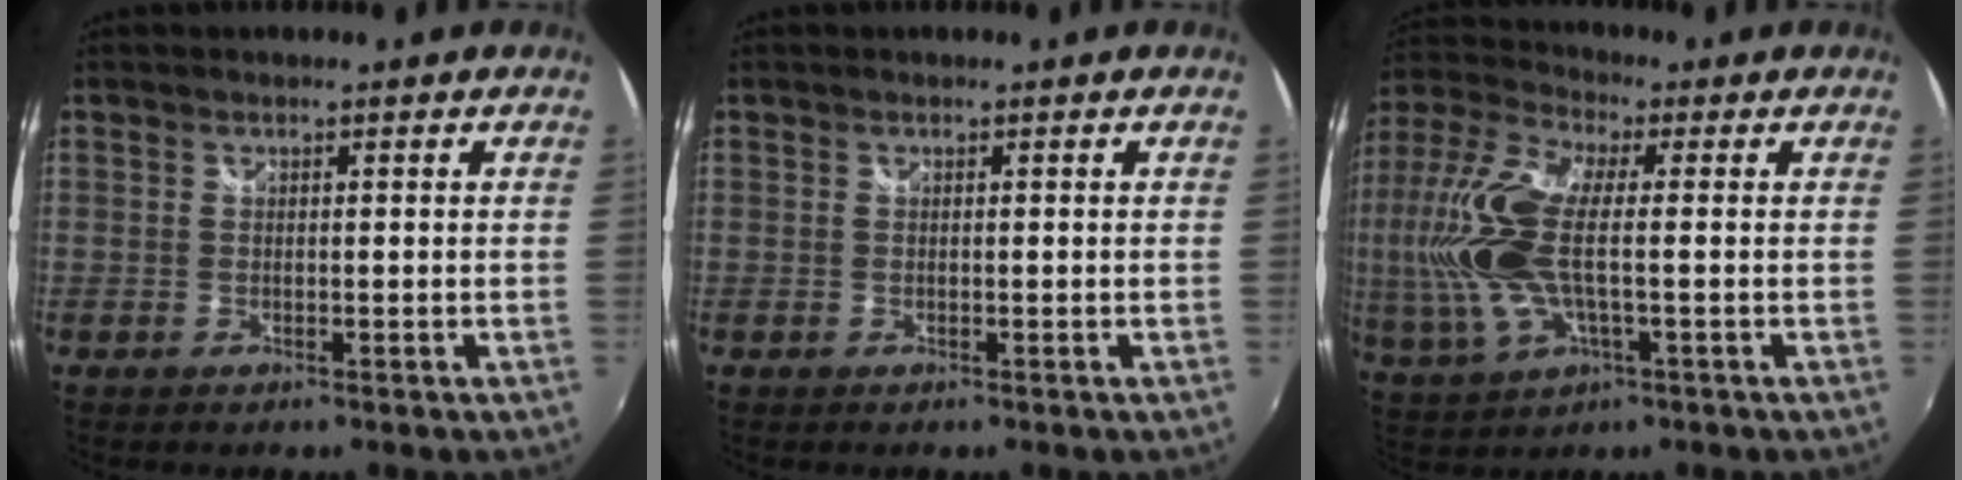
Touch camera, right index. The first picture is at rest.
{"total": 0.0}
{"total": 17.2, "force": [-0.4, 7.0, 15.8], "torque": [-0.330, -0.004, -0.009]}